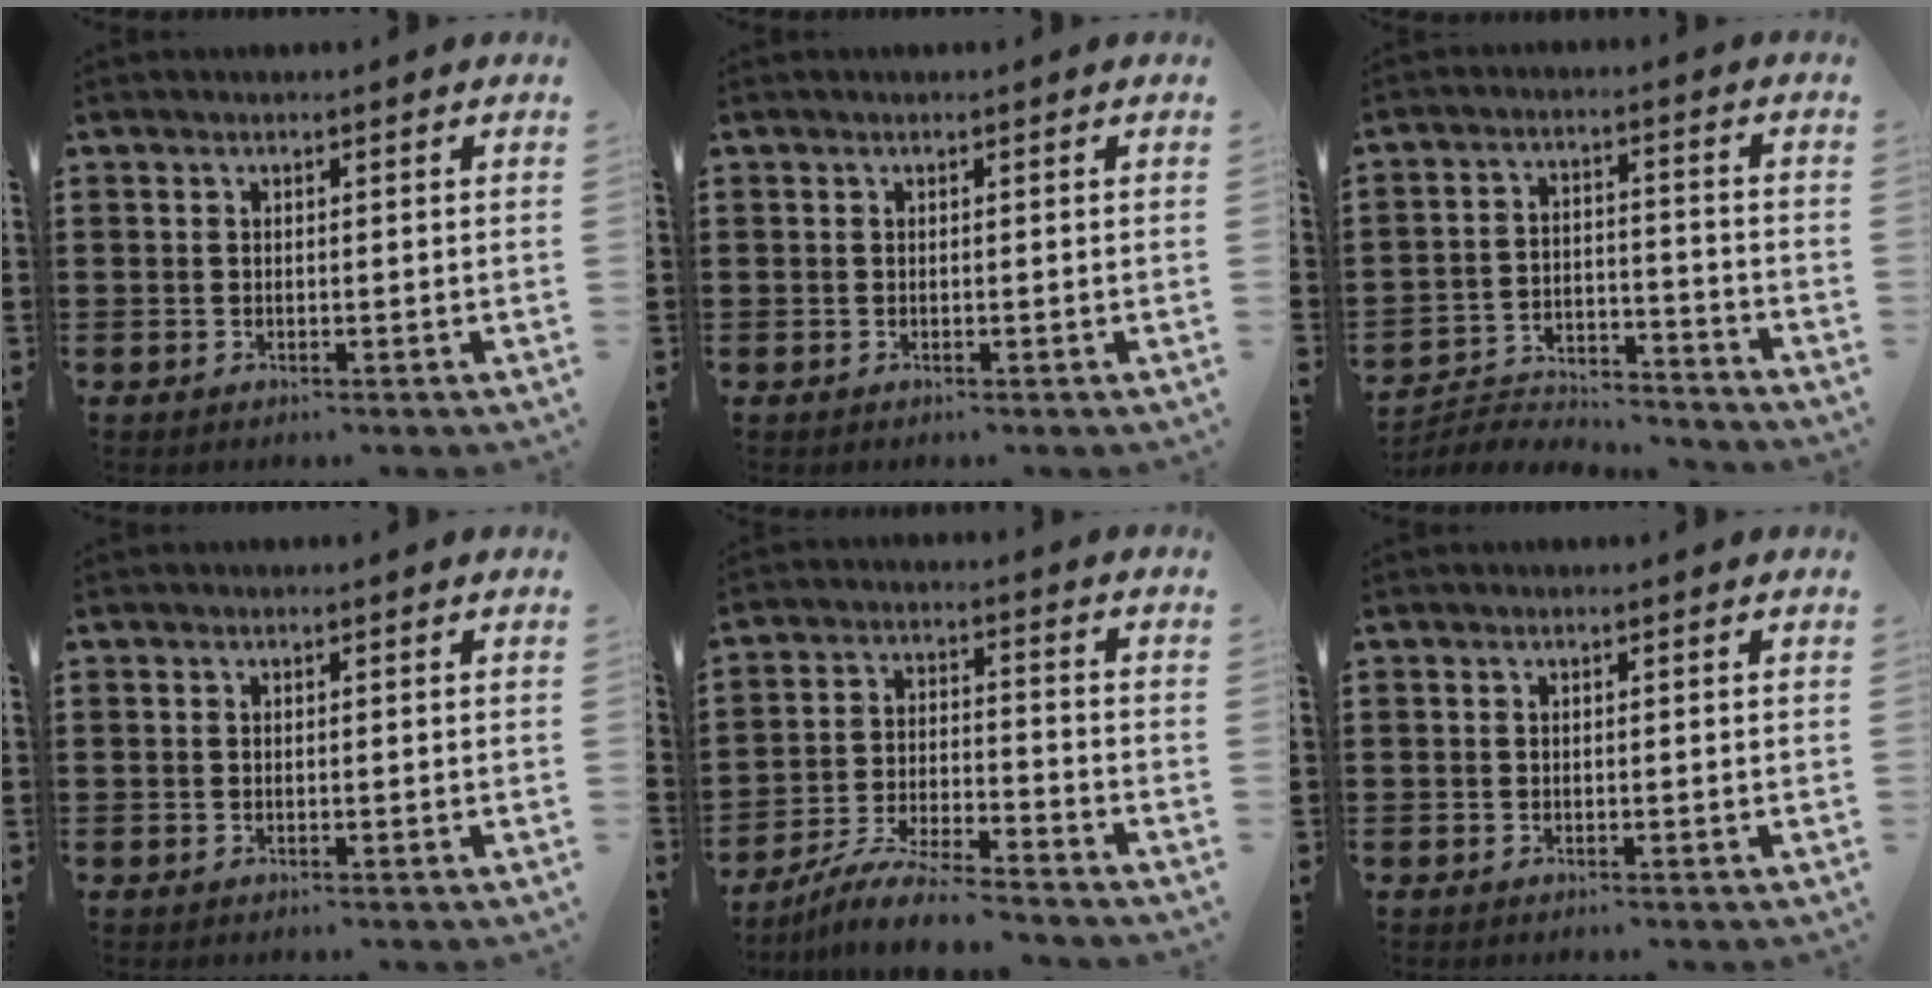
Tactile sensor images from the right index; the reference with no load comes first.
{"total": 0.0}
{"total": 4.9, "force": [-4.8, 0.7, 0.6], "torque": [-0.021, 0.004, -0.101]}
{"total": 0.0}
{"total": 7.5, "force": [-7.1, 0.2, 2.4], "torque": [-0.051, 0.003, -0.138]}
{"total": 0.0}